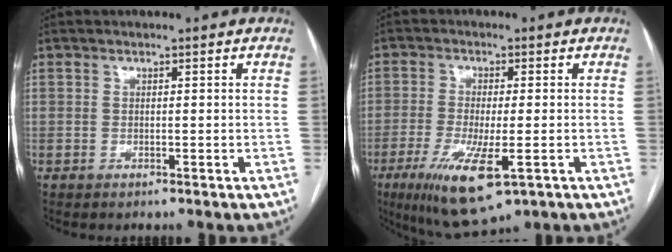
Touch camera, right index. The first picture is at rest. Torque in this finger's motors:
{"motor_torque": [1.11, -0.32, 0.55, 0.15]}